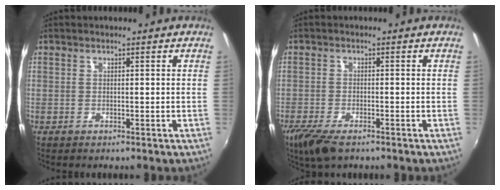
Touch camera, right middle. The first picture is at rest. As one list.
[{"total": 7.1, "force": [-5.0, 2.5, 4.4], "torque": [-0.111, -0.030, -0.094]}]